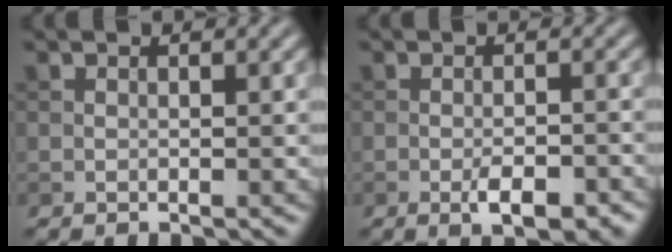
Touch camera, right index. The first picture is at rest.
{"total": 3.6, "force": [-1.9, 1.2, 2.9], "torque": [-0.050, -0.004, -0.028]}